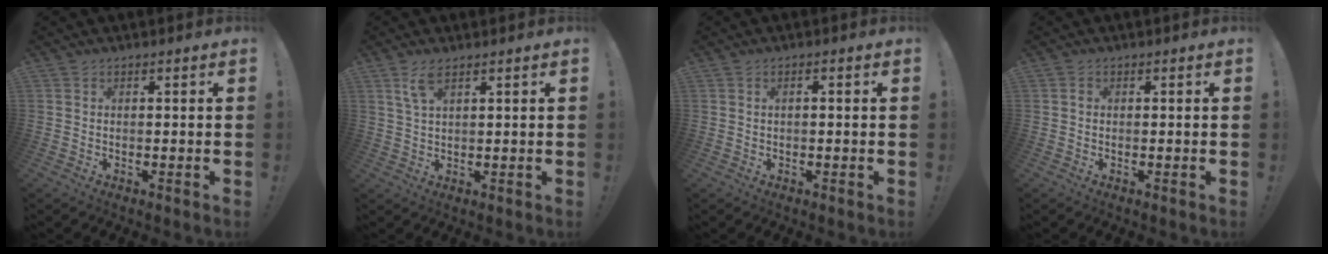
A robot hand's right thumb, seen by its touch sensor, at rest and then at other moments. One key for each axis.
{"total": 5.1, "fx": 3.0, "fy": 1.8, "fz": 3.7, "tx": -0.072, "ty": -0.005, "tz": 0.054}
{"total": 1.2, "fx": -0.2, "fy": 0.2, "fz": 1.1, "tx": -0.023, "ty": 0.004, "tz": -0.004}
{"total": 0.7, "fx": -0.2, "fy": 0.6, "fz": 0.2, "tx": -0.007, "ty": 0.004, "tz": -0.003}